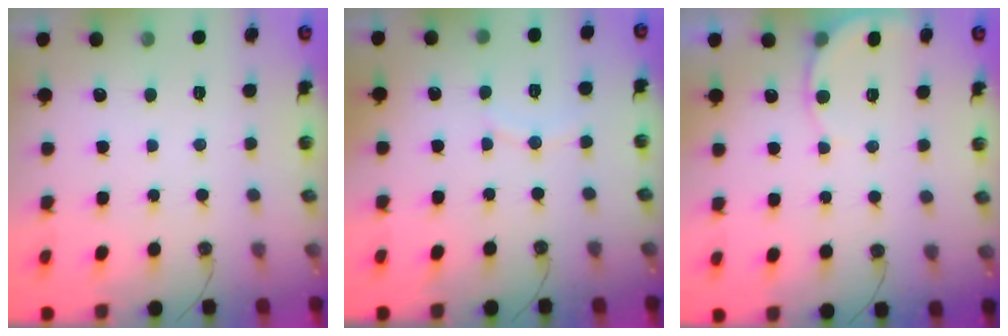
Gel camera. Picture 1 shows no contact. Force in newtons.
{"total": 4.1, "press": 4.1, "slide": 0.5}
{"total": 4.6, "press": 4.6, "slide": 0.4}